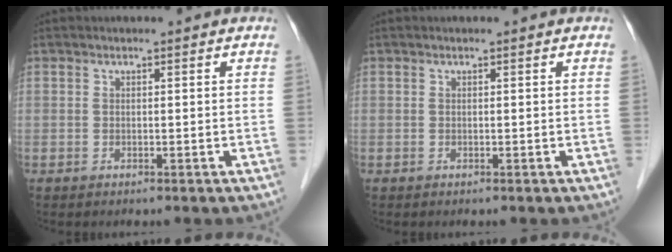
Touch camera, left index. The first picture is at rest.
{"total": 0.0}